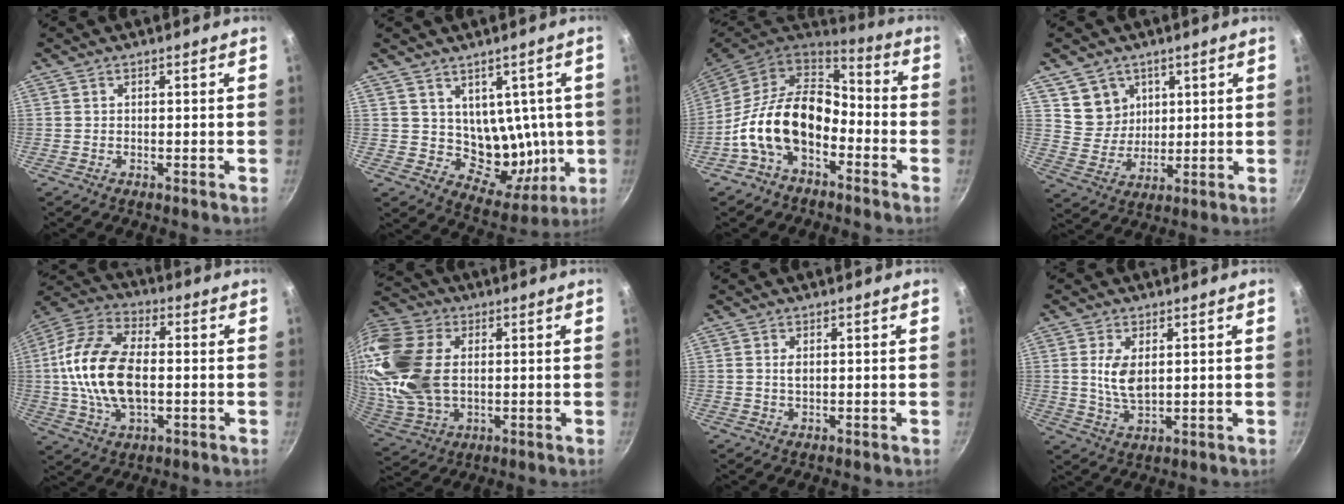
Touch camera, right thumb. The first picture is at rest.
{"total": 12.1, "force": [1.8, 9.2, 7.7], "torque": [-0.064, -0.034, 0.045]}
{"total": 16.9, "force": [-4.9, 10.8, 12.0], "torque": [-0.188, 0.055, -0.104]}
{"total": 7.7, "force": [3.6, 6.6, 1.9], "torque": [-0.009, -0.020, 0.074]}
{"total": 17.8, "force": [-0.5, 10.2, 14.6], "torque": [-0.279, 0.024, -0.021]}
{"total": 23.5, "force": [3.4, 16.1, 16.8], "torque": [-0.361, 0.000, 0.067]}
{"total": 1.6, "force": [0.4, 0.9, 1.3], "torque": [-0.024, 0.000, 0.008]}
{"total": 6.4, "force": [1.3, 3.3, 5.2], "torque": [-0.098, -0.016, 0.029]}